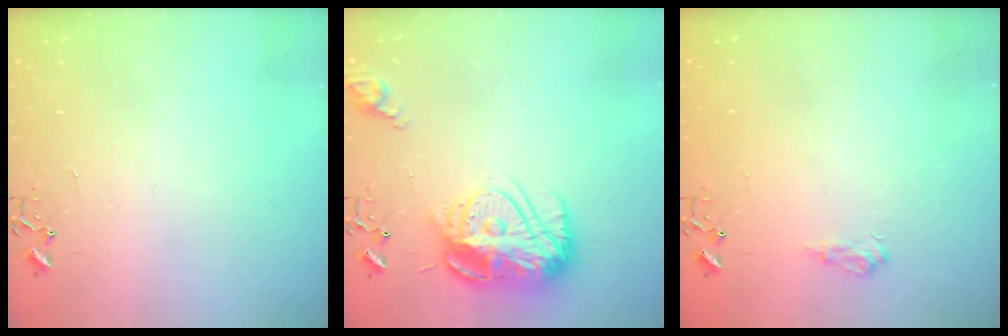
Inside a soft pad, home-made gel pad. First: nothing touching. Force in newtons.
{"total": 17.2, "press": 17.2, "slide": 1.4}
{"total": 7.4, "press": 7.4, "slide": 0.9}